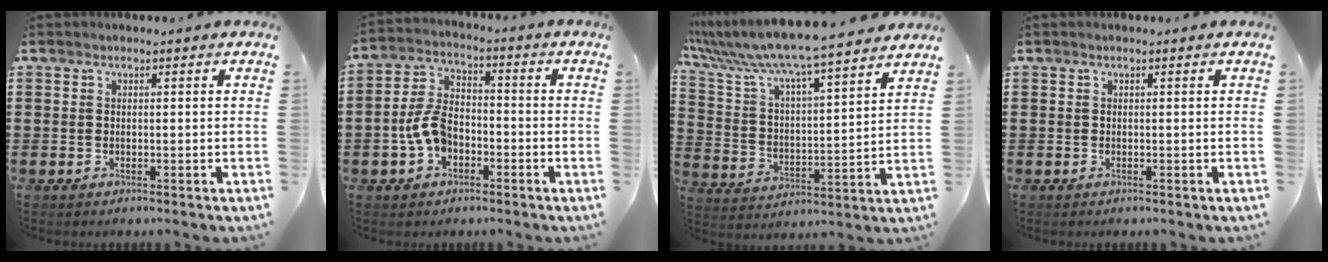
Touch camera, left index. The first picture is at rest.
{"total": 6.8, "force": [-2.6, 4.4, 4.6], "torque": [-0.116, 0.008, -0.056]}
{"total": 7.7, "force": [7.0, 0.0, 3.3], "torque": [-0.097, -0.054, 0.113]}
{"total": 0.0}